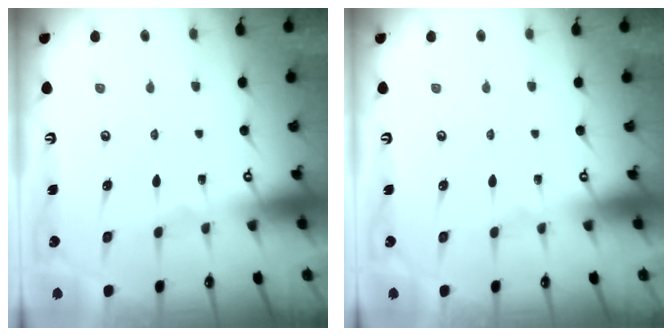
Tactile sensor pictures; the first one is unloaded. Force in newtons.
{"total": 0.0}